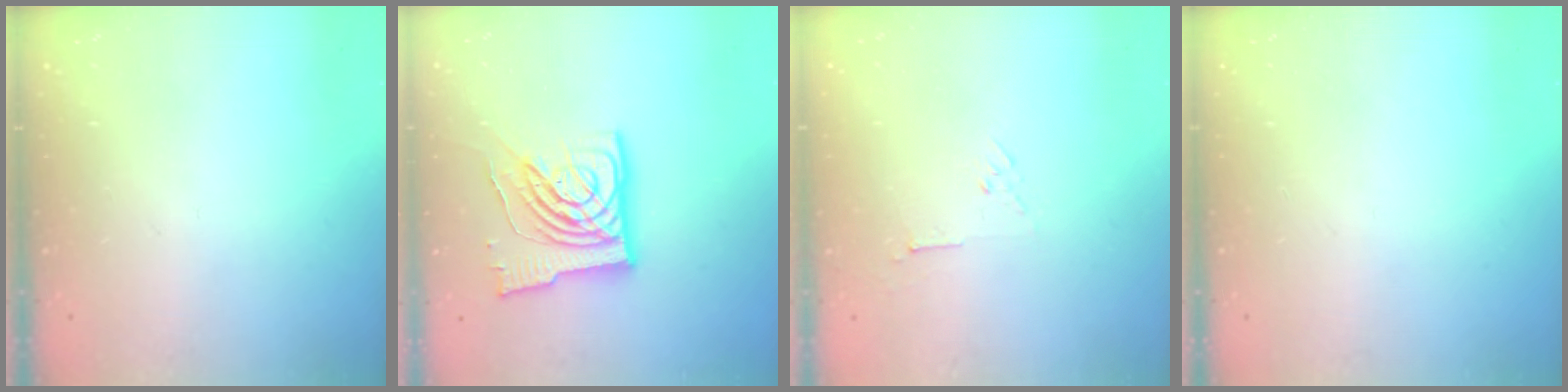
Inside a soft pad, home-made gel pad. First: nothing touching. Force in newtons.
{"total": 14.1, "press": 13.9, "slide": 2.0}
{"total": 3.0, "press": 3.0, "slide": 0.7}
{"total": 0.0}